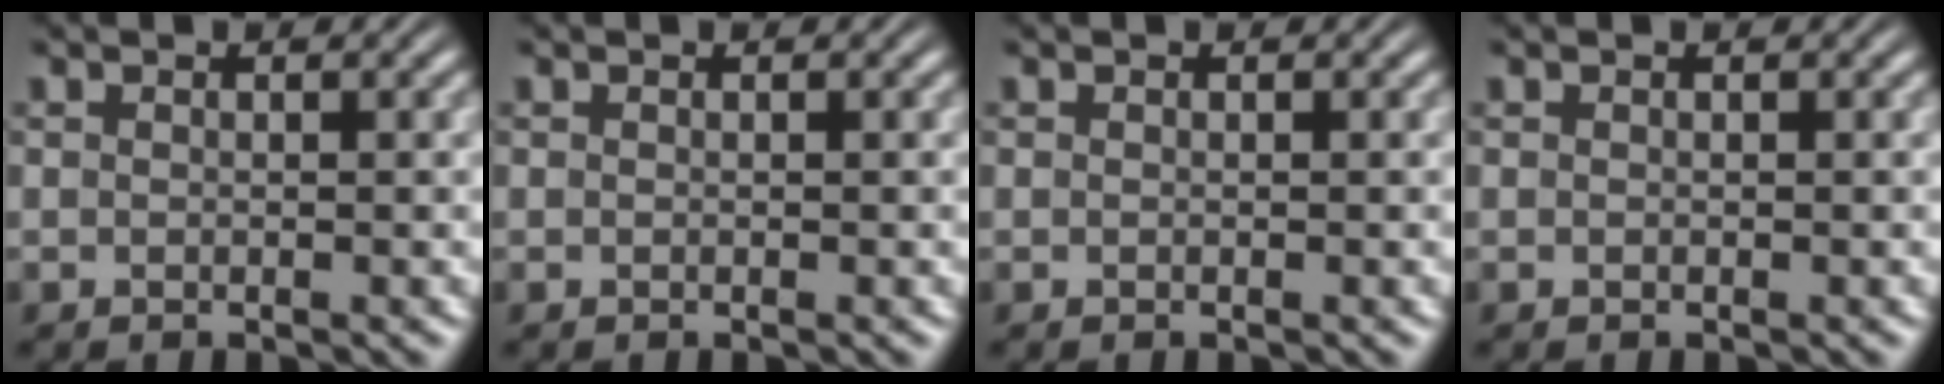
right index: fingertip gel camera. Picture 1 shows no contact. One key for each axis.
{"total": 0.0}
{"total": 0.0}
{"total": 0.0}